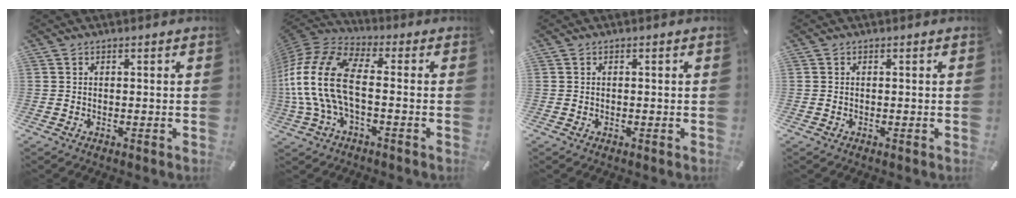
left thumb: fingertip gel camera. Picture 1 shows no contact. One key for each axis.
{"total": 17.0, "fx": -1.9, "fy": 8.9, "fz": 14.4, "tx": -0.312, "ty": 0.005, "tz": -0.035}
{"total": 0.0}
{"total": 0.0}